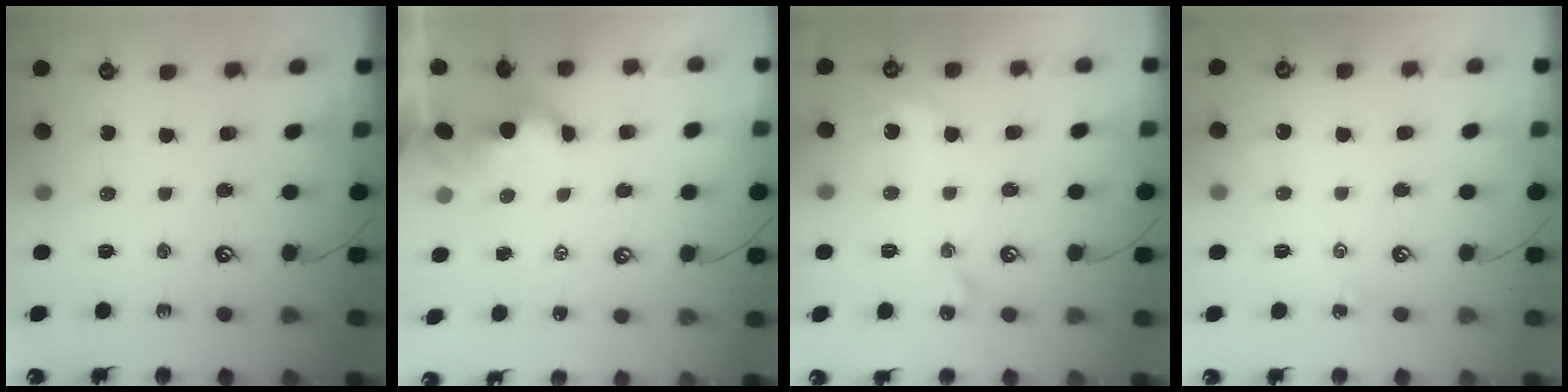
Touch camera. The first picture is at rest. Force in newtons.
{"total": 2.0, "press": 2.0, "slide": 0.2}
{"total": 5.7, "press": 5.7, "slide": 0.5}
{"total": 1.6, "press": 1.5, "slide": 0.4}